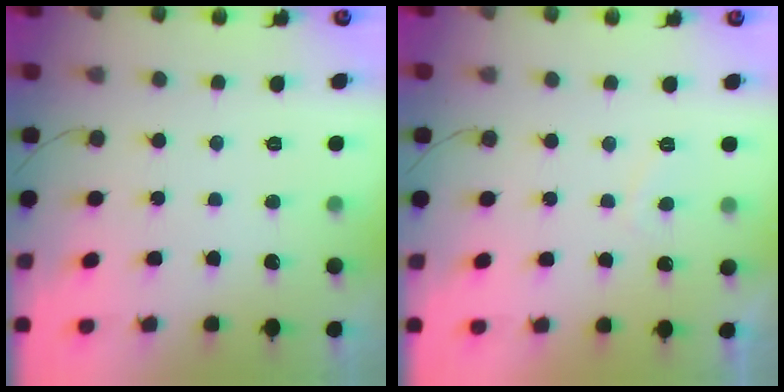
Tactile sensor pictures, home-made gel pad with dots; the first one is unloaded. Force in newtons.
{"total": 1.9, "press": 1.7, "slide": 0.8}